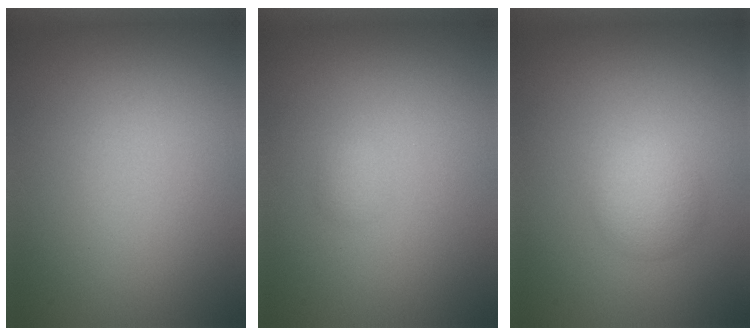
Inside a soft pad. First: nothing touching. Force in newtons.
{"total": 0.7, "press": 0.7, "slide": 0.0}
{"total": 2.5, "press": 2.4, "slide": 0.2}